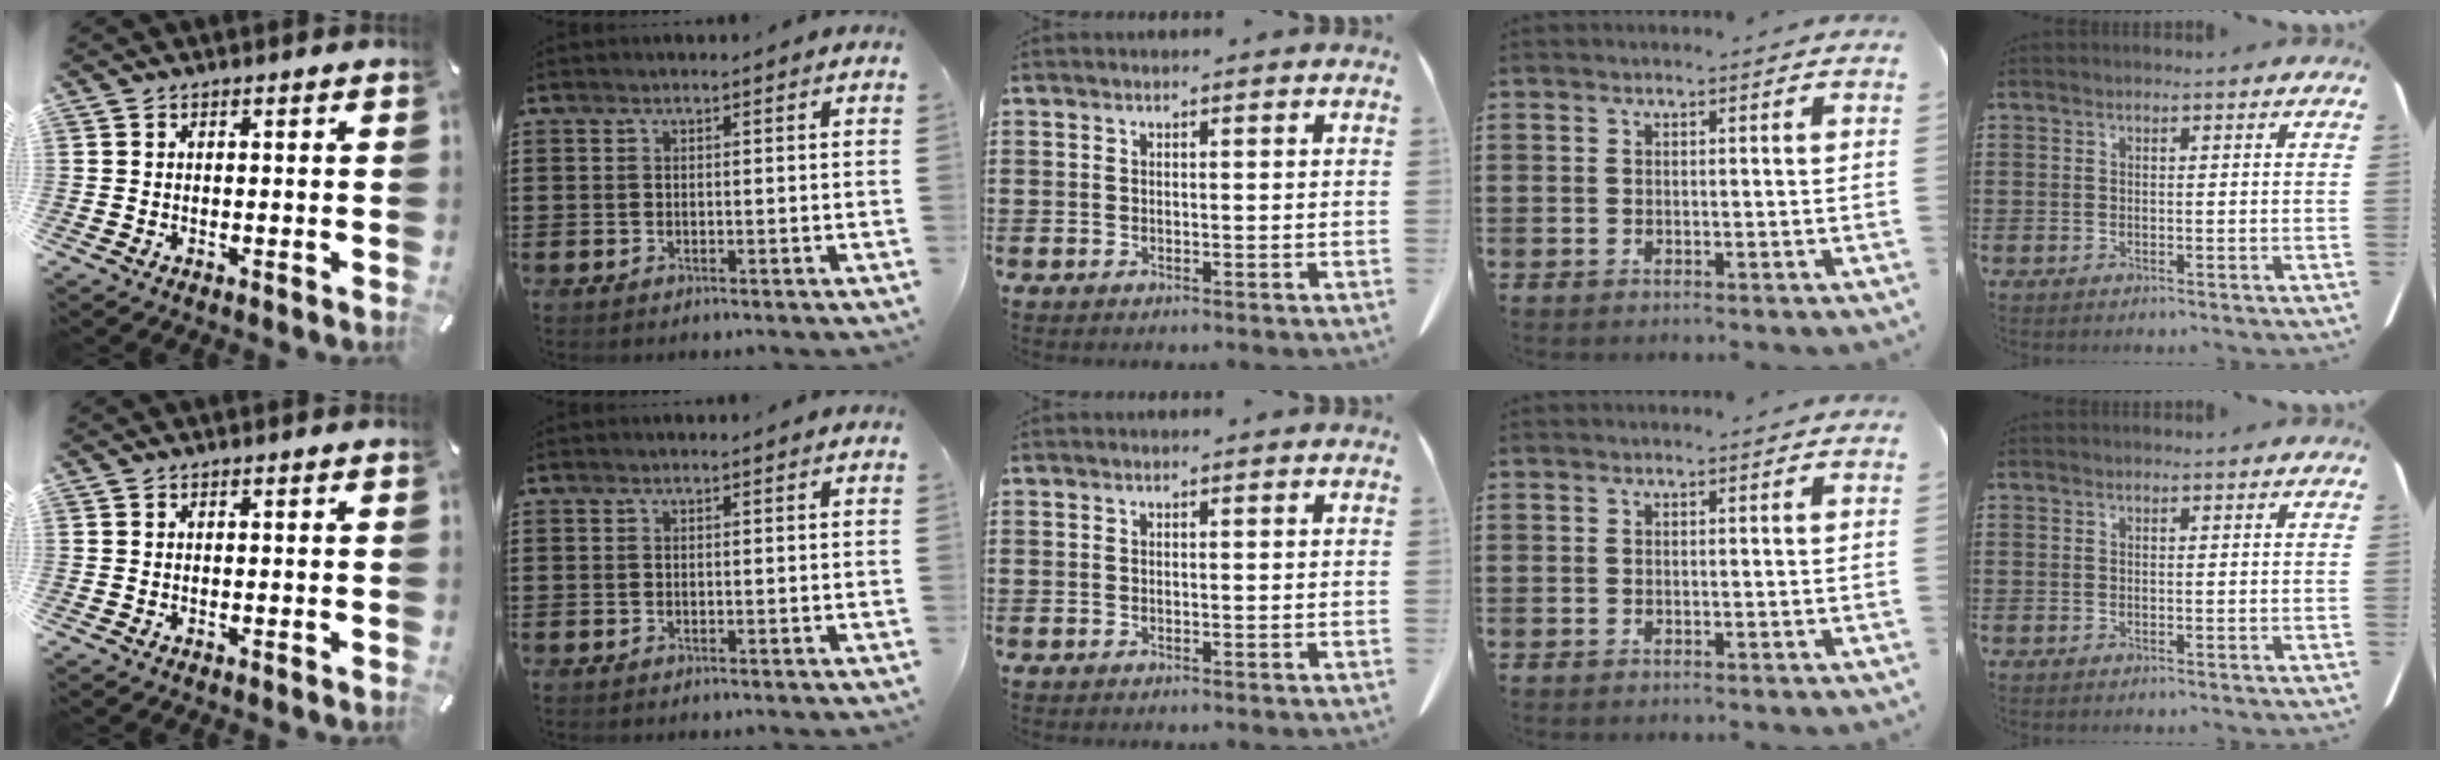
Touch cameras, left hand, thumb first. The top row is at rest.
{}